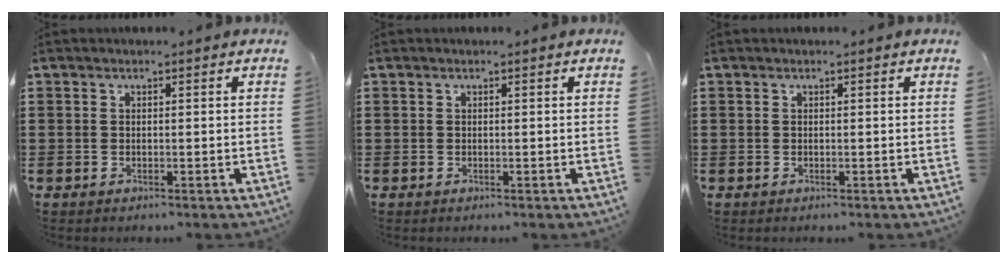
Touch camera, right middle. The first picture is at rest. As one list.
[{"total": 0.0}, {"total": 0.0}]